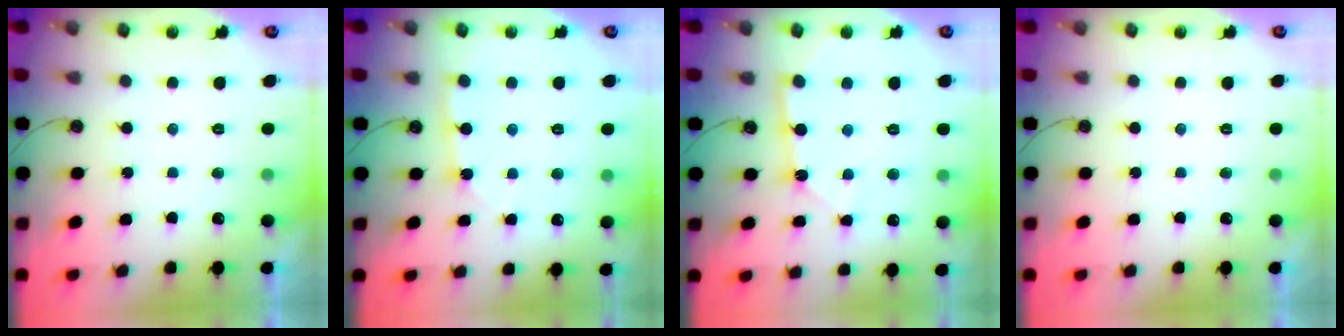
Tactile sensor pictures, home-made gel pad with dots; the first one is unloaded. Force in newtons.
{"total": 3.2, "press": 3.2, "slide": 0.2}
{"total": 8.1, "press": 8.0, "slide": 0.8}
{"total": 0.0}